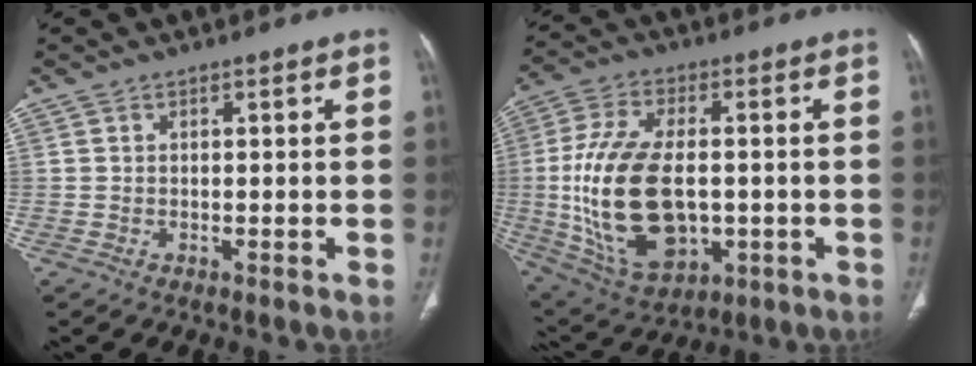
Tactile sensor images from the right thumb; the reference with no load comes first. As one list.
[{"total": 21.5, "force": [-1.5, 12.3, 17.6], "torque": [-0.344, -0.003, -0.006]}]